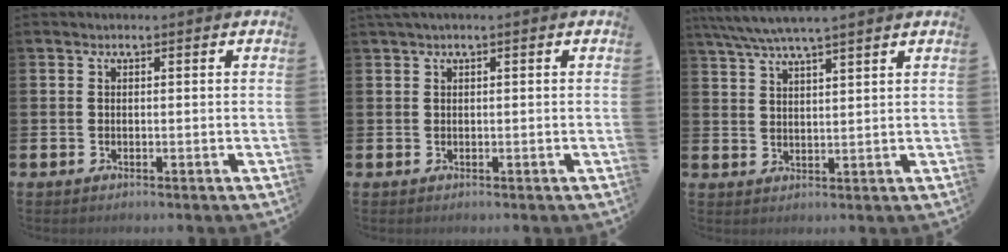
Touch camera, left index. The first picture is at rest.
{"total": 0.7, "force": [0.3, 0.0, 0.7], "torque": [-0.020, 0.004, 0.006]}
{"total": 5.0, "force": [4.6, -0.2, 2.0], "torque": [-0.059, -0.013, 0.083]}